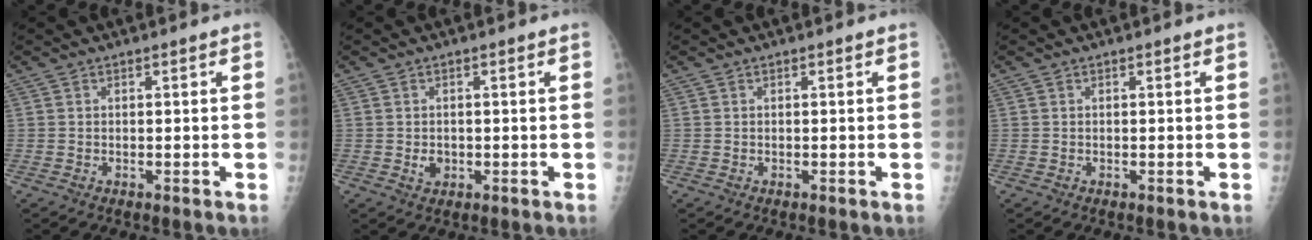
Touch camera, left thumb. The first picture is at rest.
{"total": 2.0, "force": [-0.3, 1.7, 1.1], "torque": [-0.008, 0.001, 0.001]}
{"total": 0.0}
{"total": 0.0}